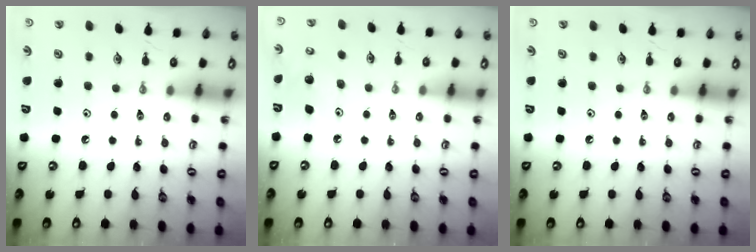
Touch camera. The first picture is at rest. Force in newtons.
{"total": 6.5, "press": 6.5, "slide": 0.6}
{"total": 0.0}